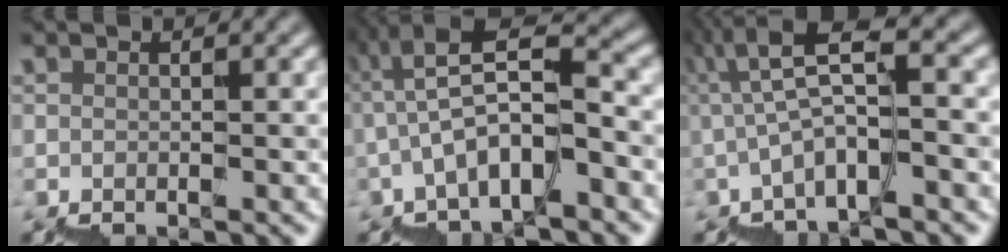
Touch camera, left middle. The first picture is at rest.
{"total": 6.0, "force": [-1.3, 1.8, 5.6], "torque": [-0.096, 0.028, -0.023]}
{"total": 5.4, "force": [-0.7, 1.1, 5.3], "torque": [-0.092, 0.030, -0.013]}